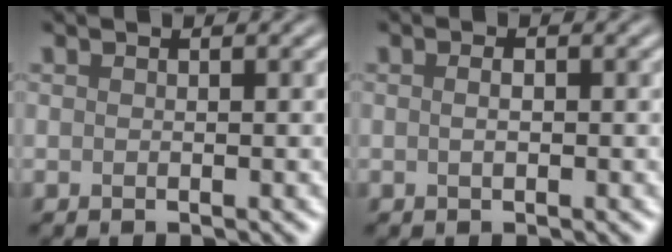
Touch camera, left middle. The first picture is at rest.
{"total": 1.0, "force": [0.1, 0.5, 0.9], "torque": [-0.012, -0.008, 0.001]}